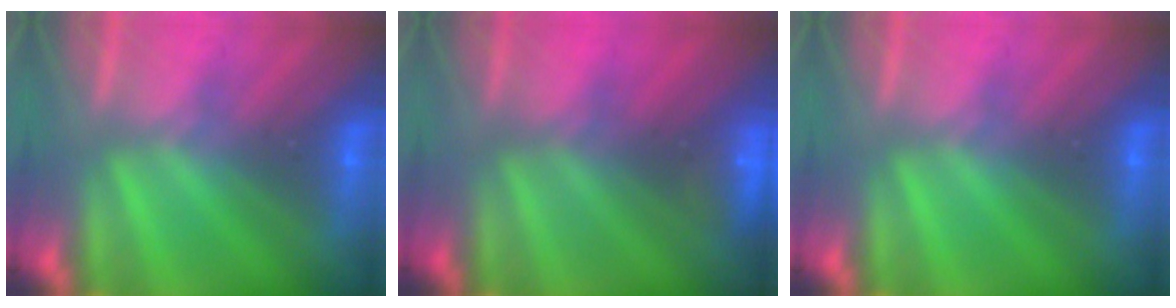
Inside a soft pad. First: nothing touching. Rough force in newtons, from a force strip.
{"total": 2.3}
{"total": 0.0}